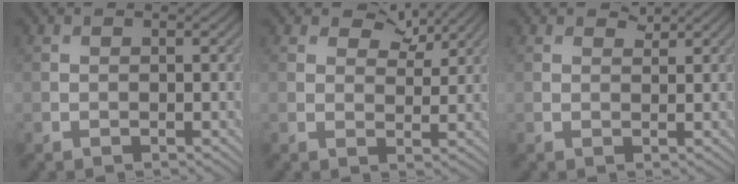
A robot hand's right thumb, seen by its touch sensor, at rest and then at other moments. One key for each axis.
{"total": 4.2, "fx": 2.9, "fy": 2.0, "fz": 2.2, "tx": -0.038, "ty": -0.002, "tz": 0.048}
{"total": 1.0, "fx": 0.9, "fy": 0.4, "fz": 0.4, "tx": -0.008, "ty": -0.004, "tz": 0.017}